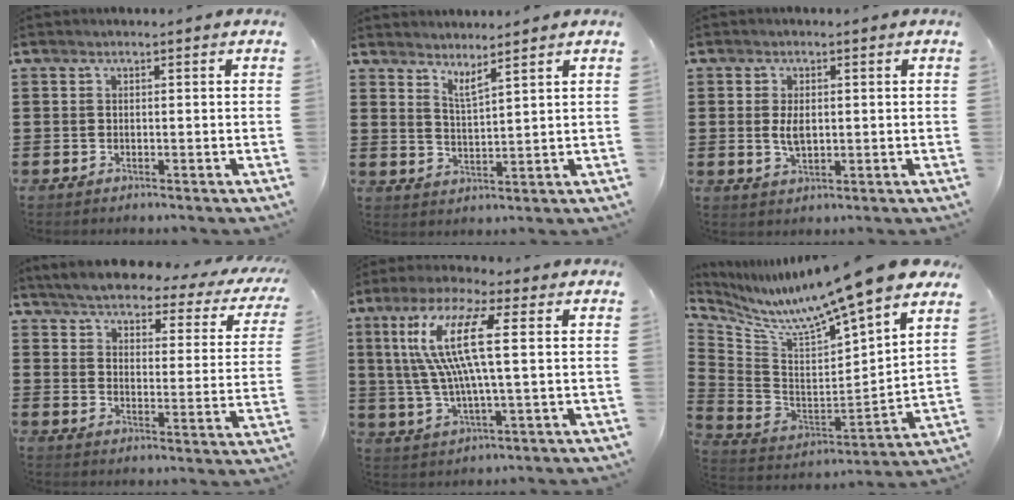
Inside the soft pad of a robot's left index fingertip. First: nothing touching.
{"total": 3.2, "force": [2.9, -0.3, 1.2], "torque": [-0.030, -0.010, 0.053]}
{"total": 3.6, "force": [0.2, 1.8, 3.1], "torque": [-0.068, 0.003, 0.000]}
{"total": 4.2, "force": [3.9, 0.2, 1.5], "torque": [-0.053, -0.028, 0.060]}
{"total": 11.9, "force": [2.7, 2.4, 11.3], "torque": [-0.252, -0.006, 0.034]}
{"total": 11.7, "force": [10.6, -1.7, 4.7], "torque": [-0.108, -0.101, 0.164]}